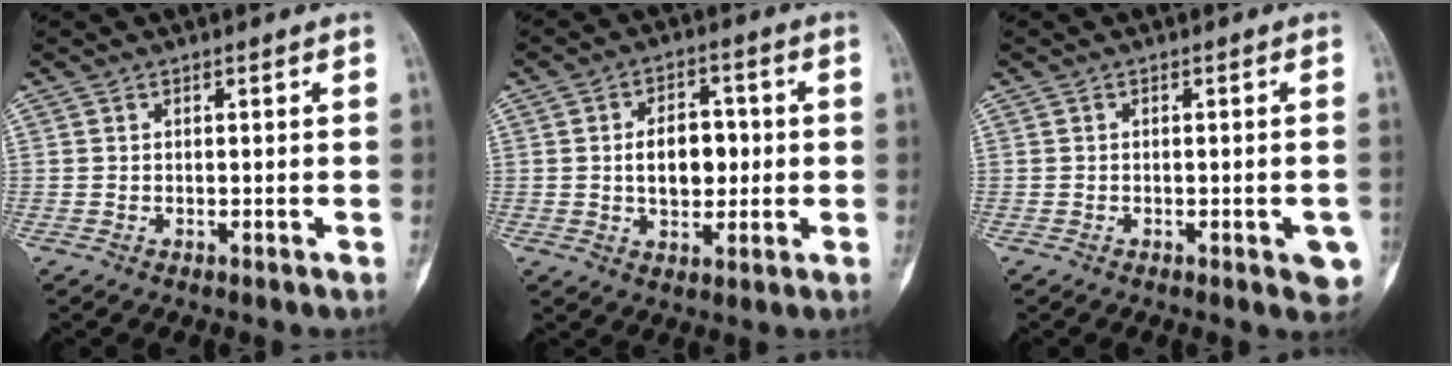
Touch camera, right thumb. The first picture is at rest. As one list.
[{"total": 8.8, "force": [0.2, 5.7, 6.7], "torque": [-0.076, 0.010, 0.004]}, {"total": 4.5, "force": [-1.6, 1.6, 3.9], "torque": [-0.031, 0.003, -0.012]}]